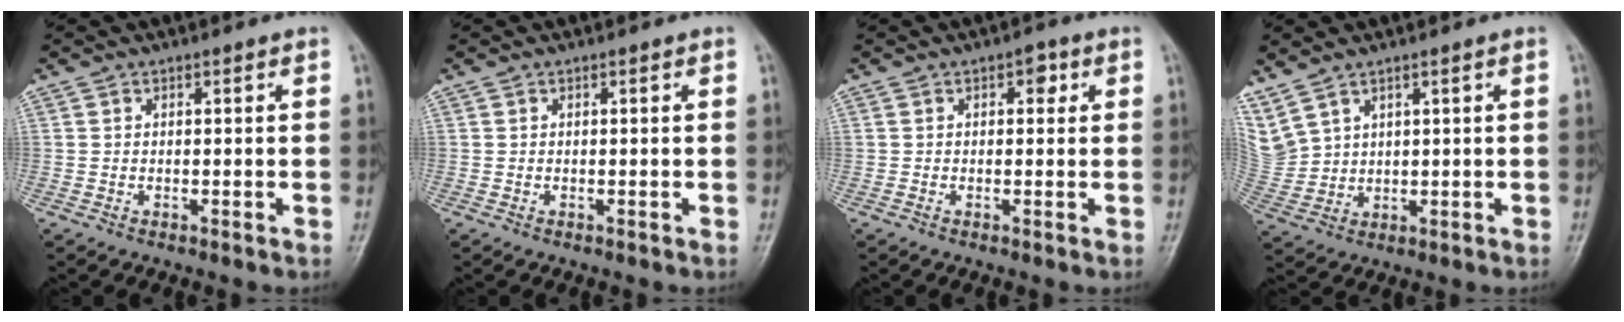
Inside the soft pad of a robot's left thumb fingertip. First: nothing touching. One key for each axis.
{"total": 0.0}
{"total": 2.4, "fx": 0.7, "fy": 1.5, "fz": 1.7, "tx": -0.005, "ty": 0.004, "tz": 0.003}
{"total": 8.6, "fx": 5.6, "fy": 5.1, "fz": 4.1, "tx": -0.105, "ty": -0.010, "tz": 0.137}